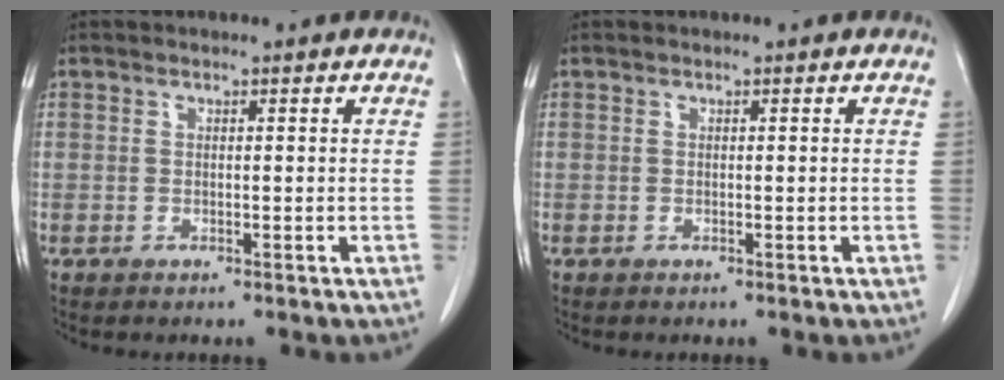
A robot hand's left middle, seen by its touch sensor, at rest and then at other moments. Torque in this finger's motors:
{"motor_torque": [-0.01, 0.01, -0.01, 0.00]}